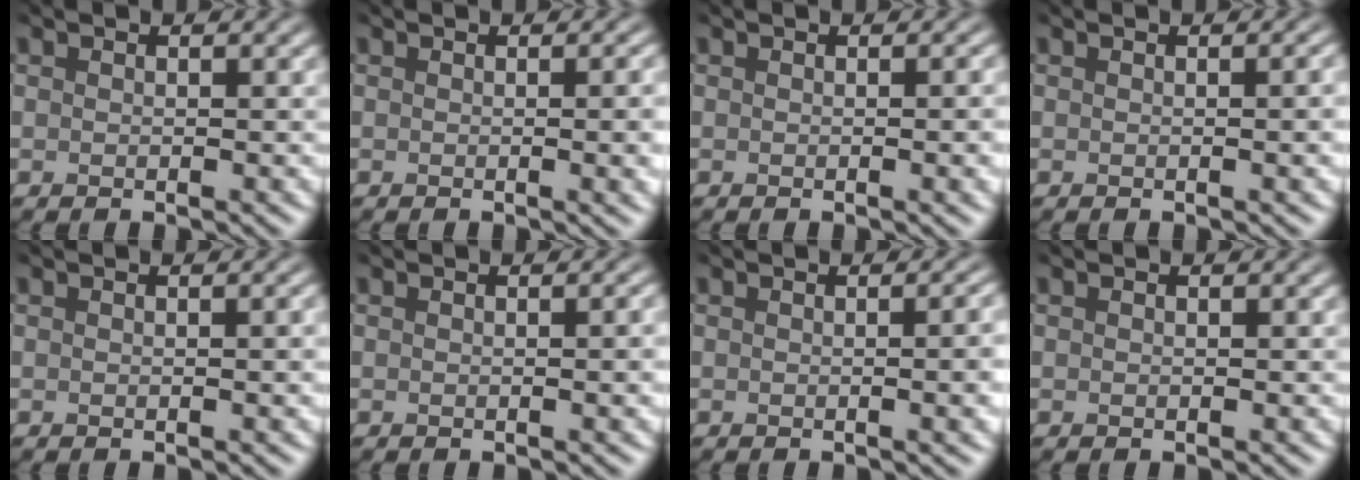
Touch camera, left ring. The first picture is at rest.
{"total": 5.9, "force": [0.9, 2.7, 5.2], "torque": [-0.022, 0.025, -0.001]}
{"total": 4.2, "force": [0.5, 1.8, 3.7], "torque": [-0.023, 0.015, -0.005]}
{"total": 4.2, "force": [0.7, 1.9, 3.6], "torque": [-0.020, 0.020, -0.008]}
{"total": 2.0, "force": [0.3, 0.8, 1.8], "torque": [-0.015, 0.005, 0.000]}
{"total": 3.6, "force": [0.6, 1.6, 3.2], "torque": [-0.019, 0.015, -0.006]}
{"total": 7.6, "force": [1.1, 3.8, 6.4], "torque": [-0.023, 0.044, -0.006]}
{"total": 0.0}